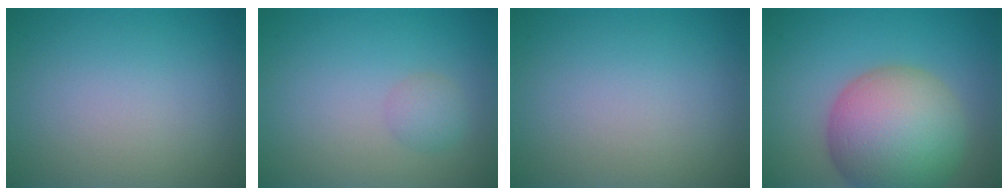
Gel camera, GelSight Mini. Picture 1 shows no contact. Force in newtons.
{"total": 1.5, "press": 1.5, "slide": 0.0}
{"total": 0.0}
{"total": 11.3, "press": 11.3, "slide": 0.8}